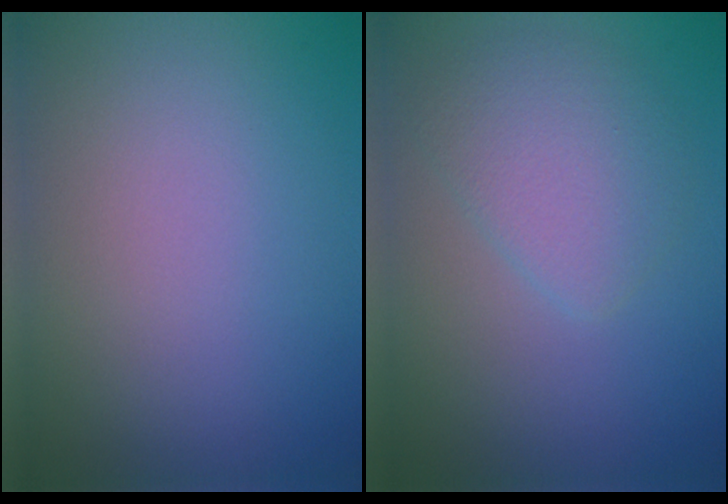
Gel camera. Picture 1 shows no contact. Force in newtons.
{"total": 3.3, "press": 3.3, "slide": 0.2}